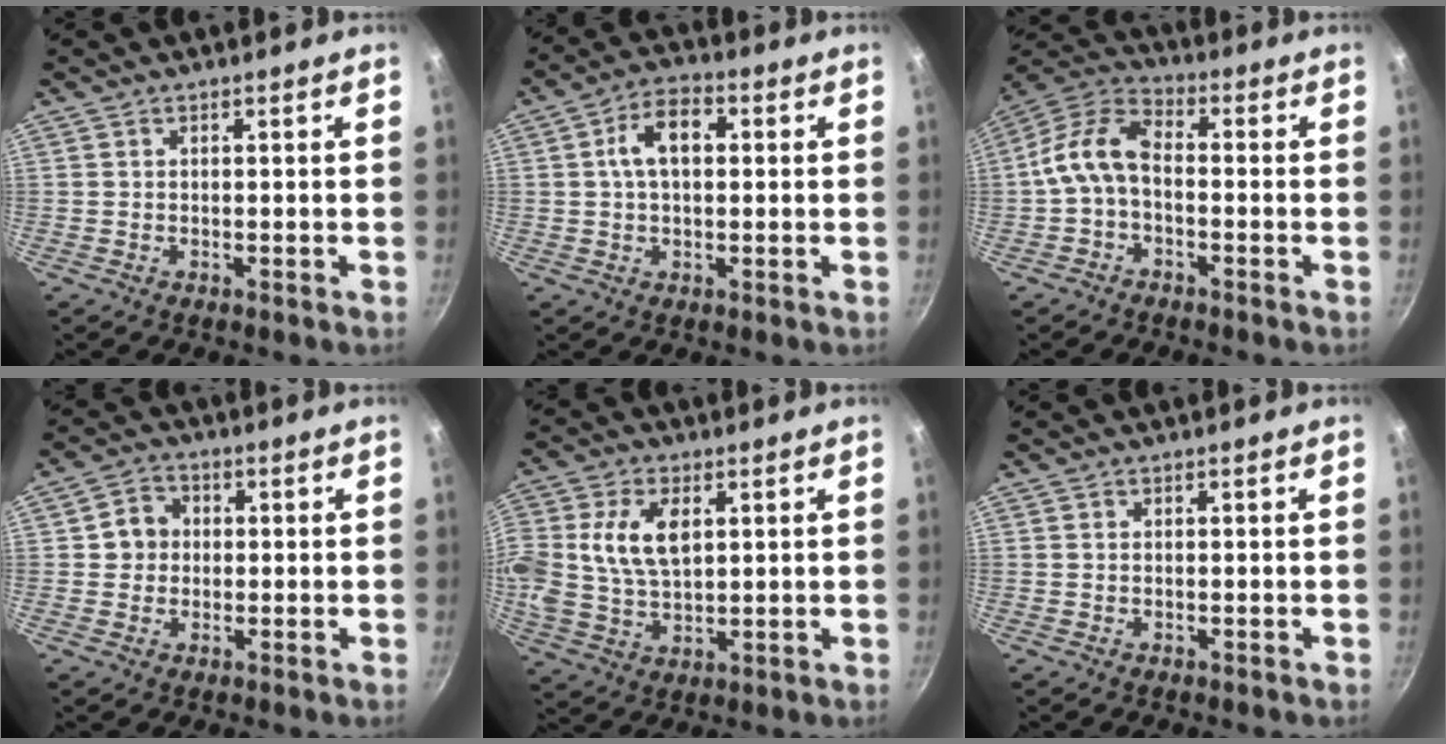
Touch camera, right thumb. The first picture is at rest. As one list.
[{"total": 8.2, "force": [1.4, 4.8, 6.5], "torque": [-0.107, 0.019, 0.019]}, {"total": 10.1, "force": [-1.0, 6.2, 7.9], "torque": [-0.154, 0.033, -0.034]}, {"total": 5.1, "force": [0.3, 4.7, 2.0], "torque": [-0.012, 0.011, -0.003]}, {"total": 12.5, "force": [2.8, 7.5, 9.6], "torque": [-0.193, 0.003, 0.058]}, {"total": 0.0}]